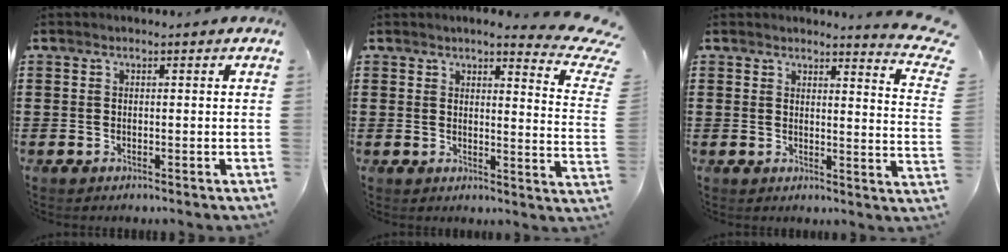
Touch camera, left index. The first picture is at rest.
{"total": 4.5, "force": [3.7, 0.6, 2.6], "torque": [-0.042, -0.021, 0.059]}
{"total": 3.3, "force": [3.0, 0.2, 1.2], "torque": [-0.022, -0.021, 0.051]}